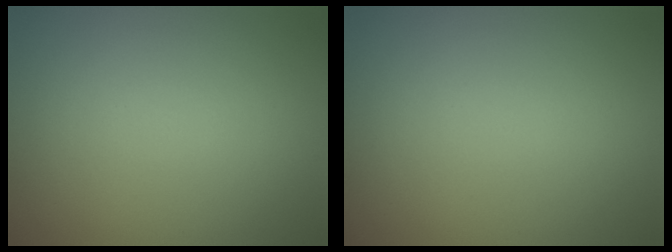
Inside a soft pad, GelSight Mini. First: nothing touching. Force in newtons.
{"total": 0.0}